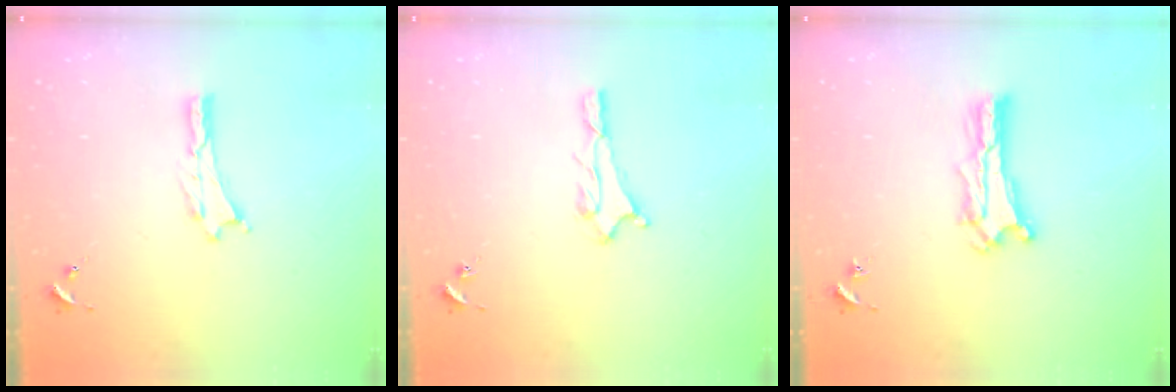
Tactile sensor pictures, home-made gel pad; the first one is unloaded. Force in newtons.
{"total": 2.0, "press": 2.0, "slide": 0.2}
{"total": 0.9, "press": 0.9, "slide": 0.2}